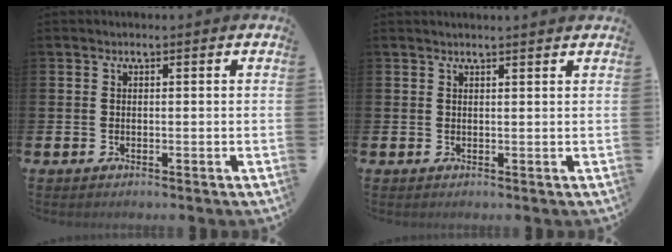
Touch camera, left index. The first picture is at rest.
{"total": 0.9, "force": [0.9, -0.1, 0.2], "torque": [-0.001, -0.002, 0.016]}